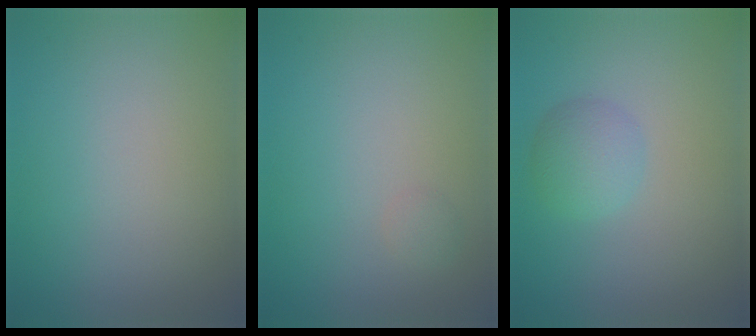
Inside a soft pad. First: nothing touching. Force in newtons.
{"total": 0.6, "press": 0.6, "slide": 0.0}
{"total": 2.6, "press": 2.6, "slide": 0.1}